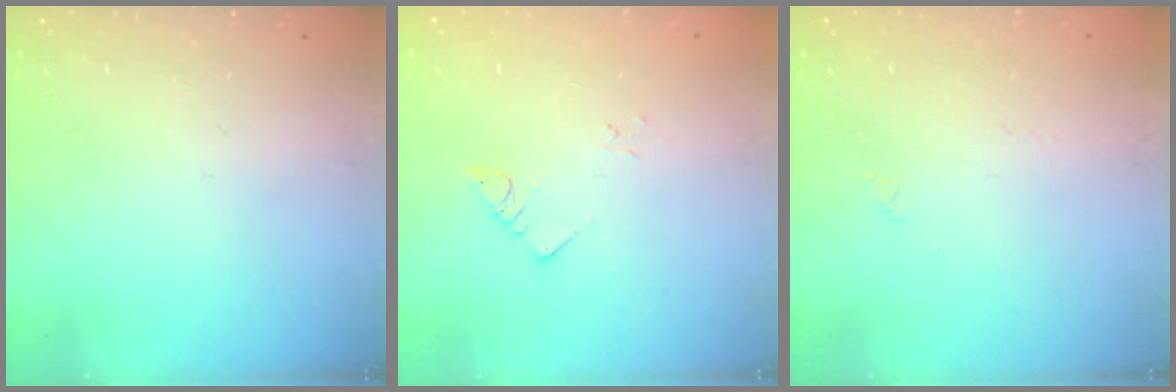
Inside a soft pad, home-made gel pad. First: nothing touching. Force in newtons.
{"total": 2.8, "press": 2.8, "slide": 0.2}
{"total": 1.7, "press": 1.6, "slide": 0.4}